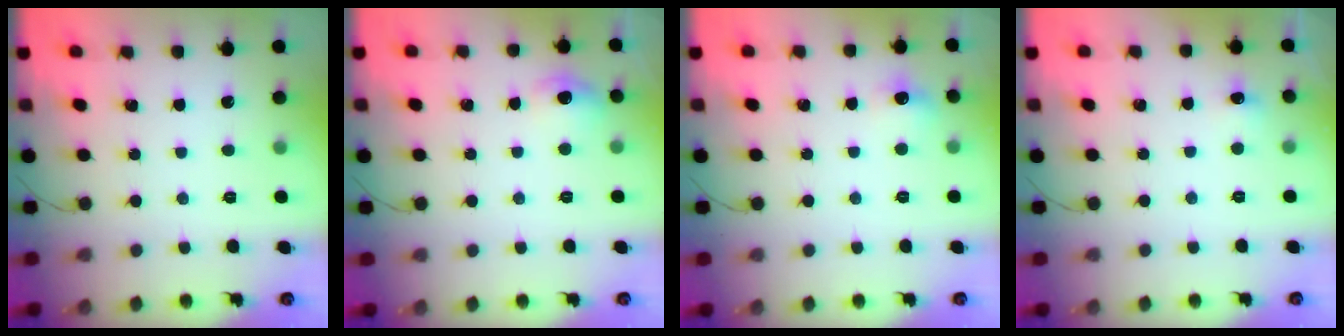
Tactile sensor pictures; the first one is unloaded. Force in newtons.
{"total": 6.1, "press": 5.8, "slide": 1.9}
{"total": 6.6, "press": 6.4, "slide": 1.5}
{"total": 4.8, "press": 4.6, "slide": 1.4}